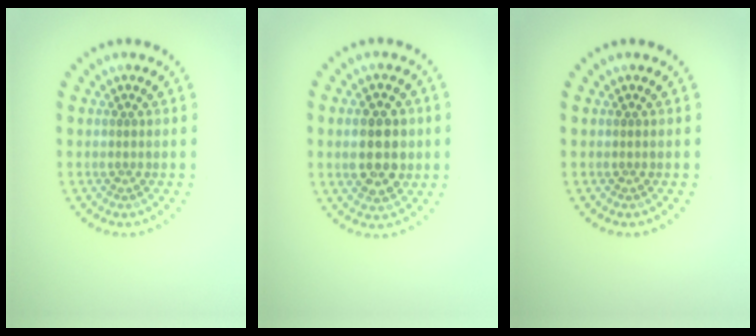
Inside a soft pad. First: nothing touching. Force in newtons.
{"total": 5.5, "press": 5.5, "slide": 0.3}
{"total": 0.0}